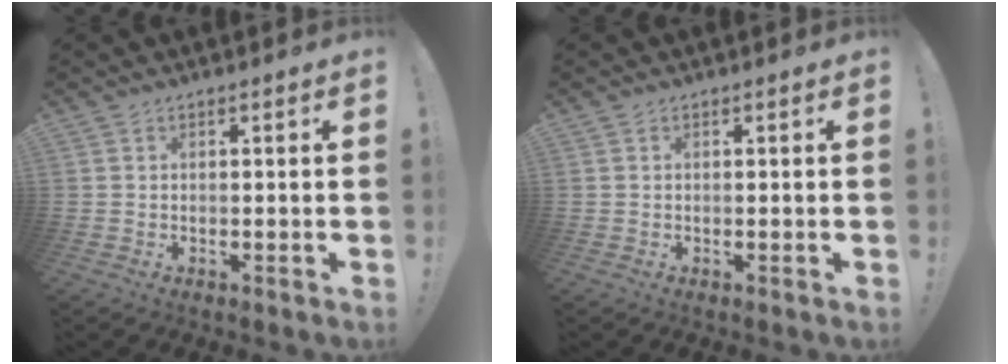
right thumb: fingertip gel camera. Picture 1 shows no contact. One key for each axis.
{"total": 0.0}